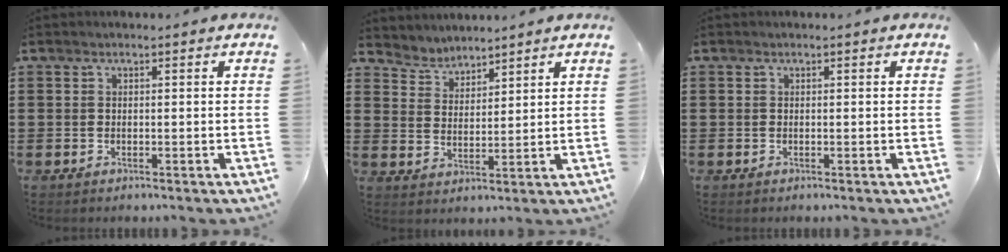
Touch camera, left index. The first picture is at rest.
{"total": 3.5, "force": [3.4, 1.0, -0.6], "torque": [-0.008, -0.012, 0.062]}
{"total": 0.0}